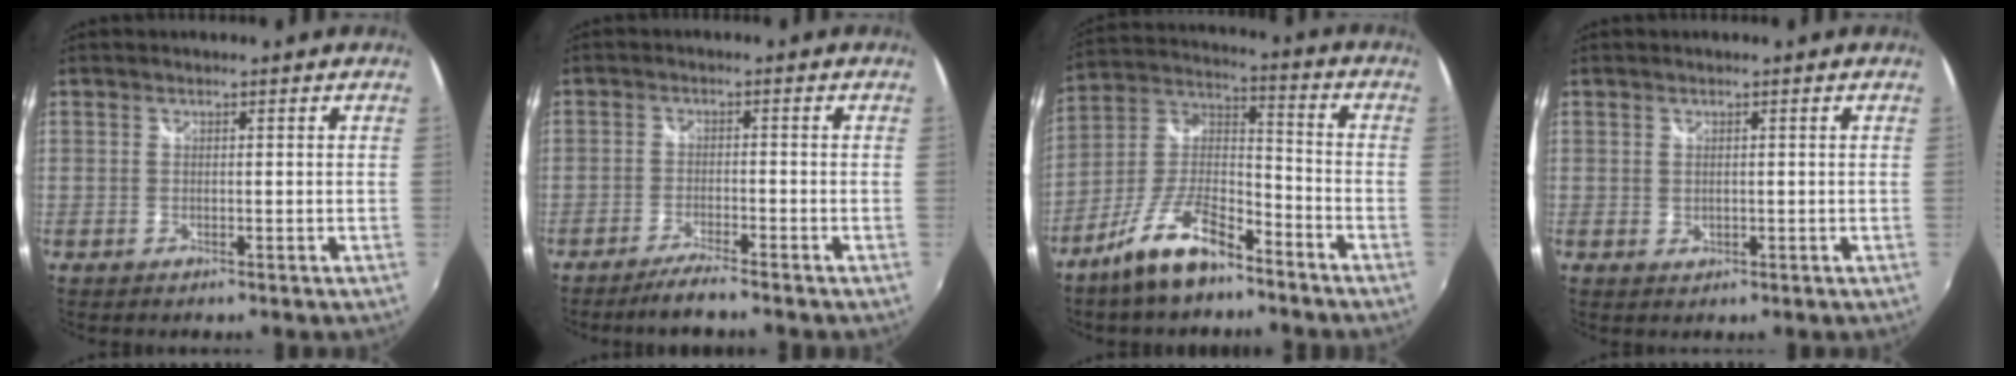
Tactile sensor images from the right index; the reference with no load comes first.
{"total": 4.4, "force": [-3.8, -0.1, 2.1], "torque": [-0.062, -0.007, -0.074]}
{"total": 13.3, "force": [-9.1, 4.5, 8.5], "torque": [-0.183, 0.009, -0.170]}
{"total": 1.1, "force": [0.3, 0.7, 0.8], "torque": [-0.013, -0.001, 0.006]}